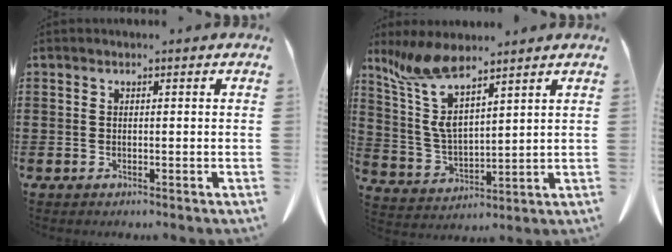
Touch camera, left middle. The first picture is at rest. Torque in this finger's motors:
{"motor_torque": [0.76, 0.69, 0.71, 0.10]}